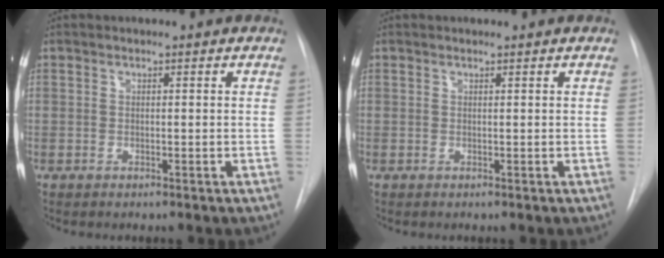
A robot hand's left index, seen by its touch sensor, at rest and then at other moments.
{"total": 0.6, "force": [-0.6, -0.1, -0.2], "torque": [0.002, -0.008, -0.008]}